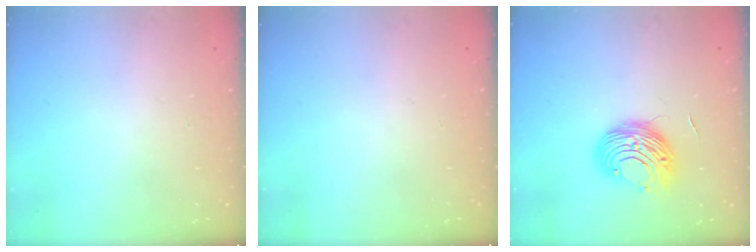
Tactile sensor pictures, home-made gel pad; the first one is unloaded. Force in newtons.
{"total": 0.0}
{"total": 9.3, "press": 9.3, "slide": 0.4}